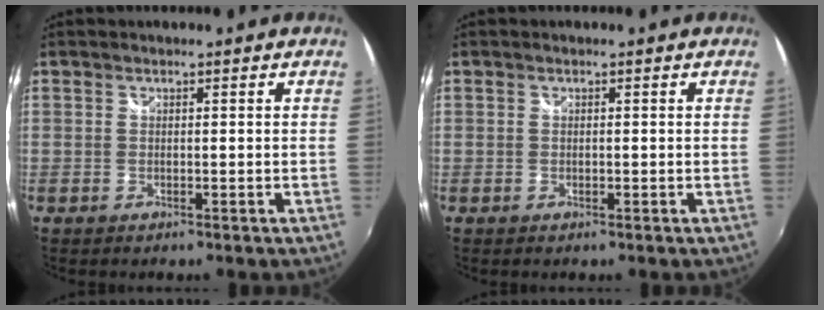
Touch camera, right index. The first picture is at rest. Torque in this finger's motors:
{"motor_torque": [-0.11, 0.00, -0.04, 0.00]}